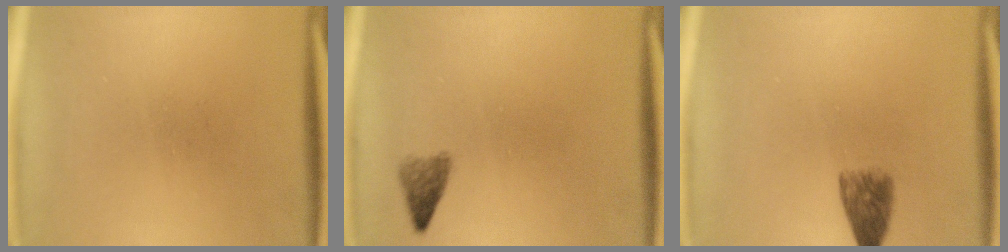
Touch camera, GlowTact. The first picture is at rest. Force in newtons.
{"total": 1.9}
{"total": 3.8}